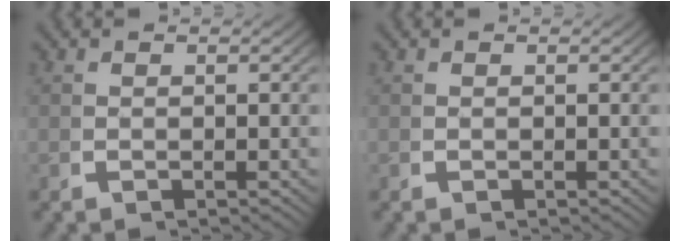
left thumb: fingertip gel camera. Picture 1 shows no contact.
{"total": 0.0}